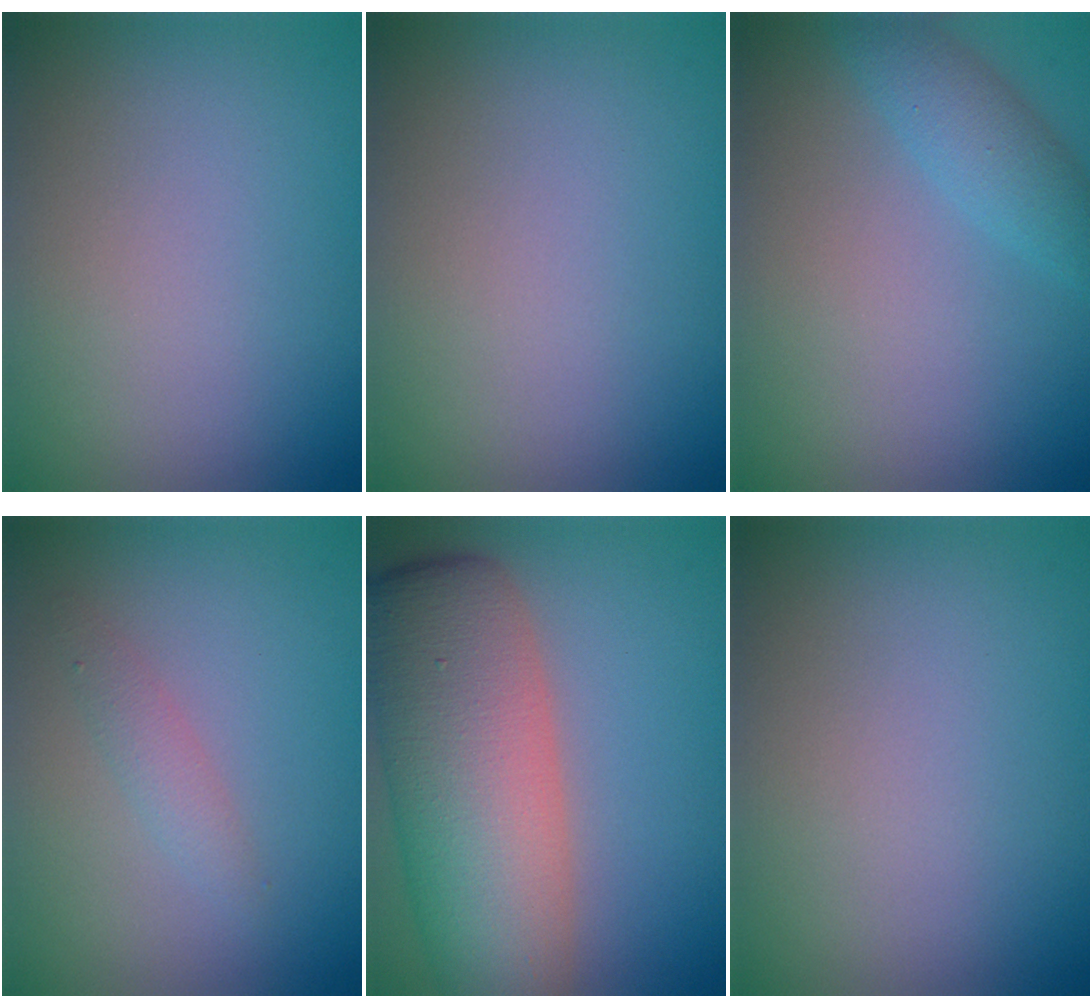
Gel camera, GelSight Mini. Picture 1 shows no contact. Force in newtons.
{"total": 0.0}
{"total": 2.7, "press": 2.7, "slide": 0.1}
{"total": 1.3, "press": 1.3, "slide": 0.0}
{"total": 11.7, "press": 11.7, "slide": 0.5}
{"total": 0.0}